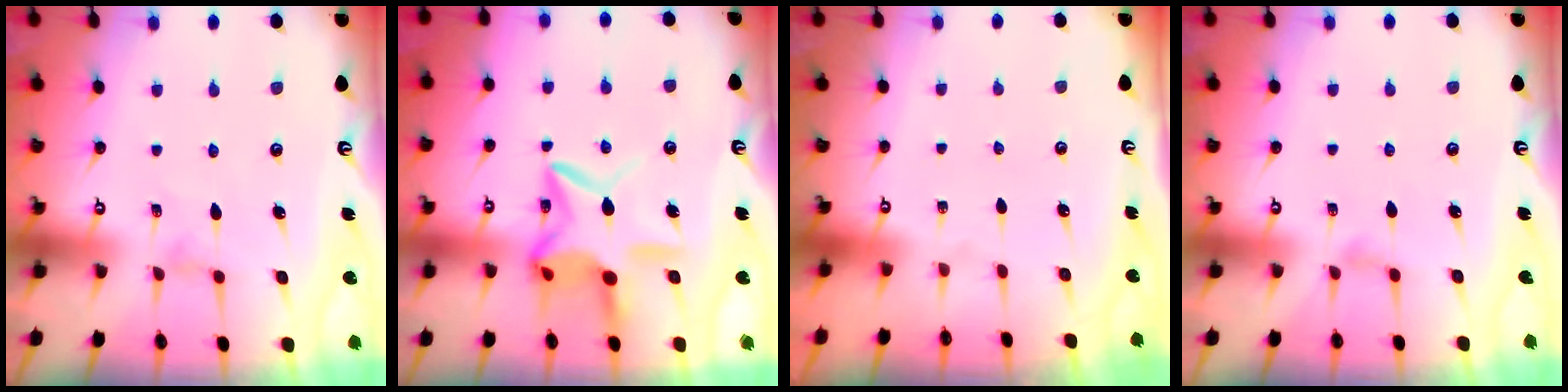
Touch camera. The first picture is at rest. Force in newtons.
{"total": 14.1, "press": 14.0, "slide": 1.2}
{"total": 0.0}
{"total": 1.3, "press": 1.3, "slide": 0.2}